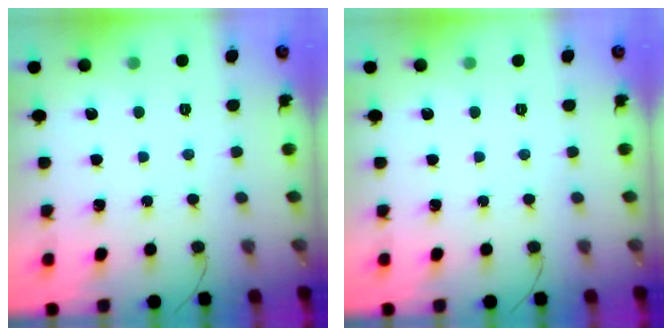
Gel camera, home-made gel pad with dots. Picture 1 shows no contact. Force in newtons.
{"total": 0.0}